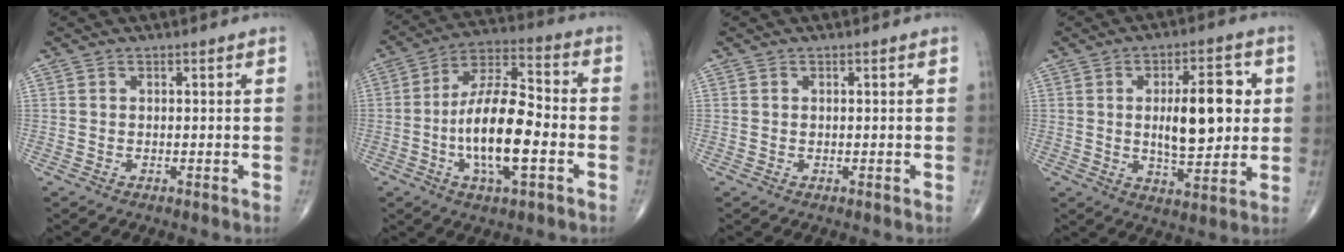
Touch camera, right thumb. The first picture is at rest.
{"total": 16.1, "force": [-3.6, 5.8, 14.5], "torque": [-0.260, 0.030, -0.069]}
{"total": 0.0}
{"total": 14.0, "force": [1.7, 5.9, 12.6], "torque": [-0.164, -0.009, 0.029]}